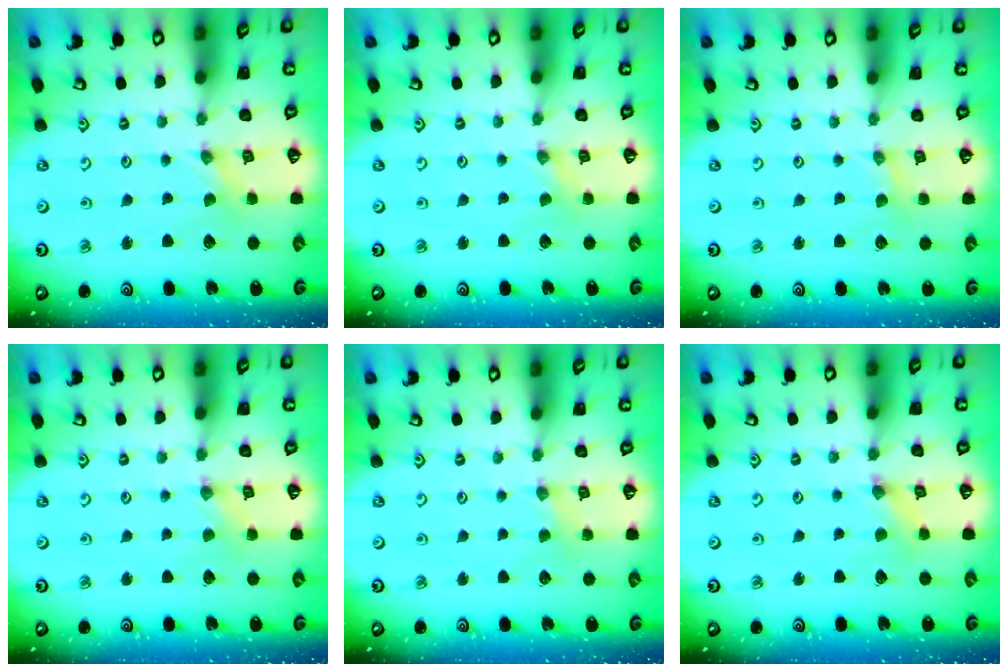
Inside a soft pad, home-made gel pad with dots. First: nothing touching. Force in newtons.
{"total": 0.0}
{"total": 1.6, "press": 1.6, "slide": 0.3}
{"total": 1.9, "press": 1.9, "slide": 0.3}
{"total": 2.5, "press": 2.5, "slide": 0.3}
{"total": 1.3, "press": 1.3, "slide": 0.3}